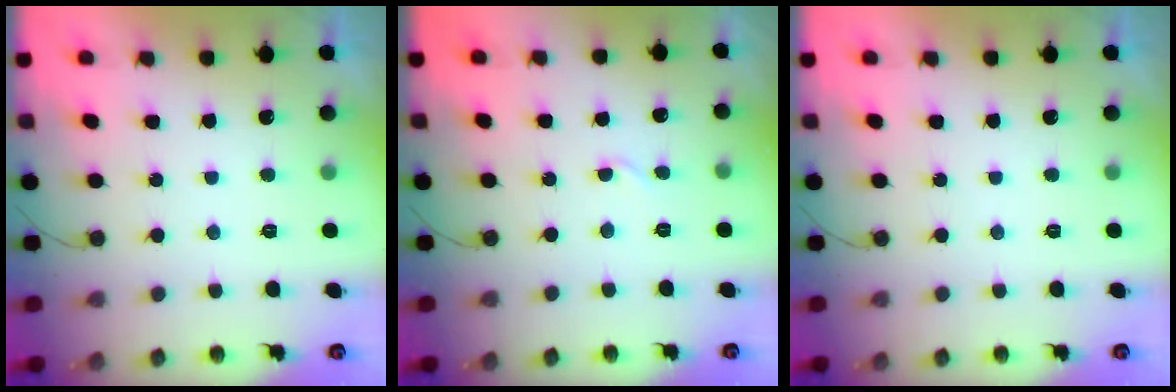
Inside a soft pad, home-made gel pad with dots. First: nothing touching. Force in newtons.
{"total": 2.7, "press": 2.7, "slide": 0.3}
{"total": 0.0}